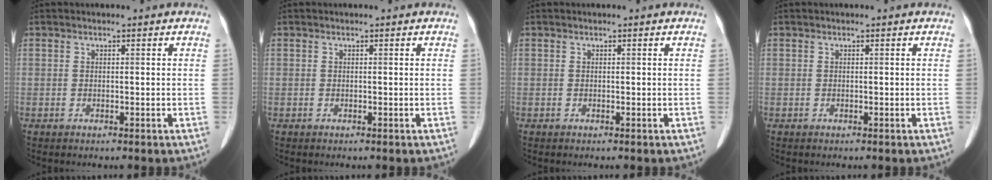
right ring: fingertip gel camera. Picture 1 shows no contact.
{"total": 0.0}
{"total": 0.0}
{"total": 0.0}